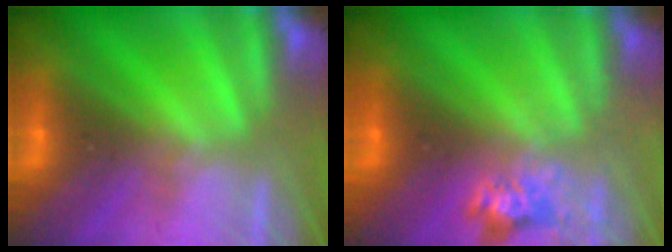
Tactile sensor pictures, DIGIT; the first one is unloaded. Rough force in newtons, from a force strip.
{"total": 2.4}